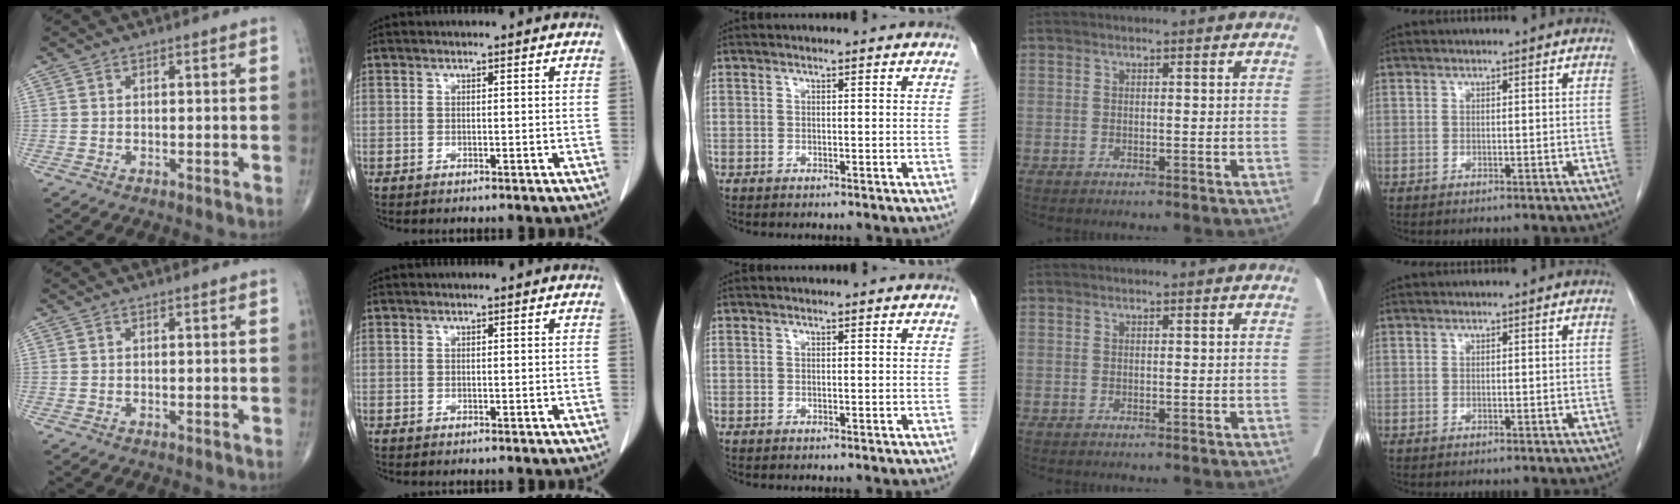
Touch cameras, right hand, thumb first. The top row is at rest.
{}